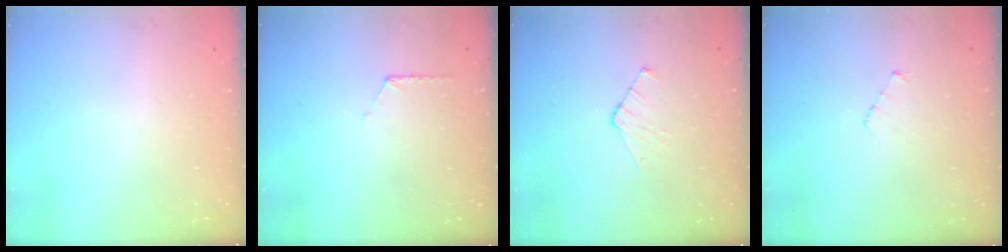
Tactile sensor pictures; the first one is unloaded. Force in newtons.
{"total": 5.9, "press": 5.9, "slide": 0.6}
{"total": 5.2, "press": 5.2, "slide": 0.5}
{"total": 2.6, "press": 2.6, "slide": 0.3}